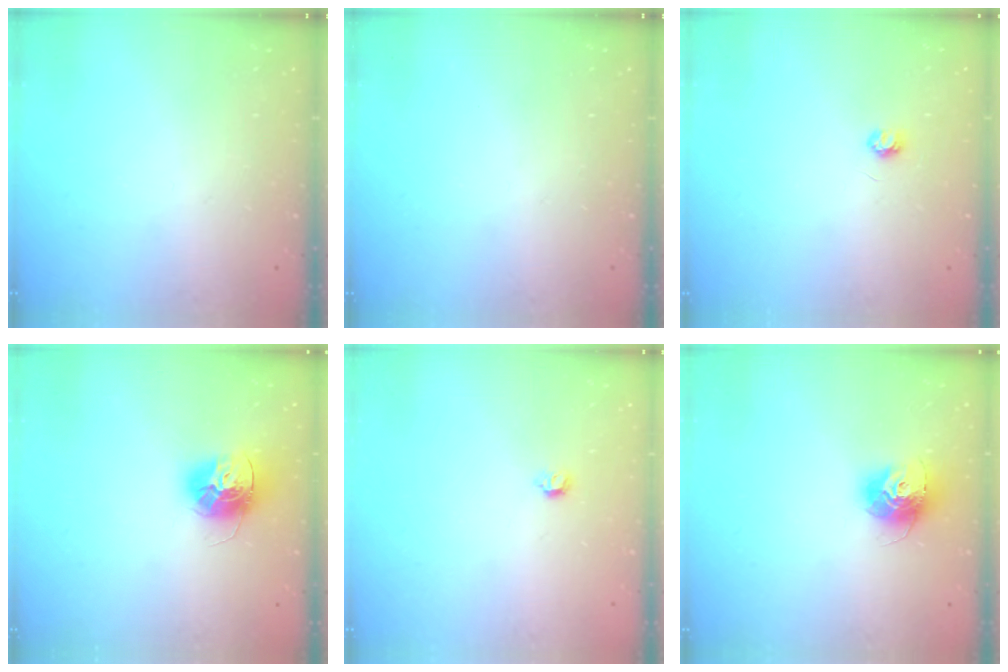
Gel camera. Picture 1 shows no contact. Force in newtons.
{"total": 0.0}
{"total": 3.2, "press": 3.2, "slide": 0.3}
{"total": 13.4, "press": 13.4, "slide": 1.2}
{"total": 4.6, "press": 4.5, "slide": 0.9}
{"total": 12.6, "press": 12.6, "slide": 1.1}